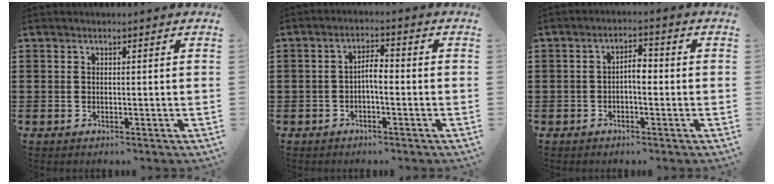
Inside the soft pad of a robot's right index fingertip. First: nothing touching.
{"total": 2.9, "force": [-0.9, 0.7, 2.6], "torque": [-0.049, 0.003, -0.019]}
{"total": 2.9, "force": [-0.6, 1.0, 2.7], "torque": [-0.050, 0.004, -0.013]}